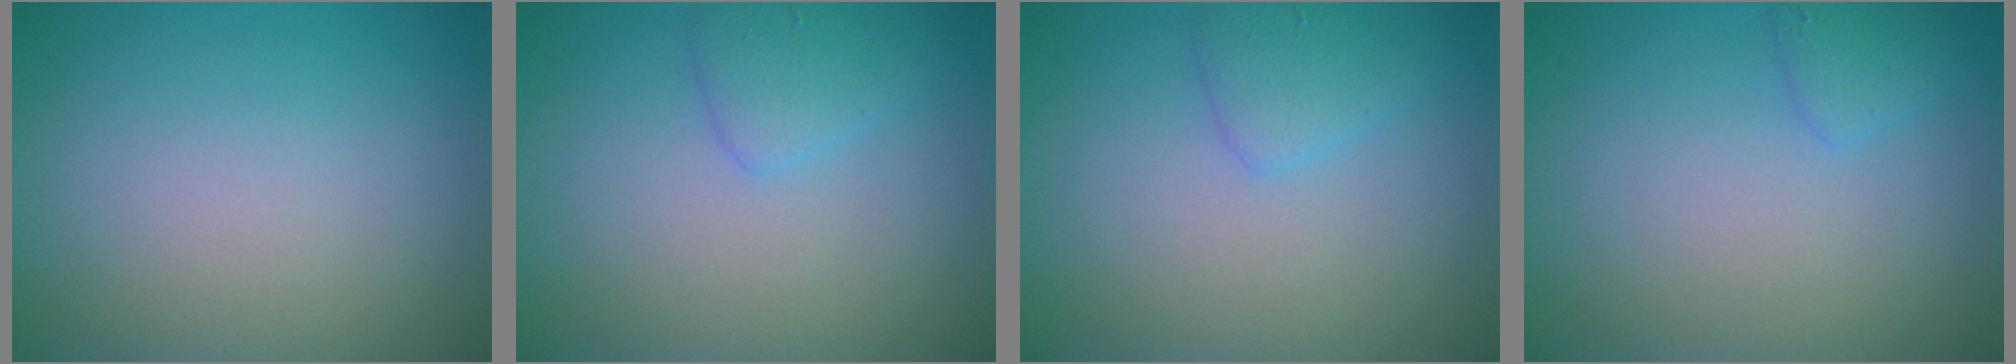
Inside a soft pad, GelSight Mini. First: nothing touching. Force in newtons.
{"total": 1.9, "press": 1.9, "slide": 0.1}
{"total": 1.9, "press": 1.9, "slide": 0.1}
{"total": 1.3, "press": 1.3, "slide": 0.1}